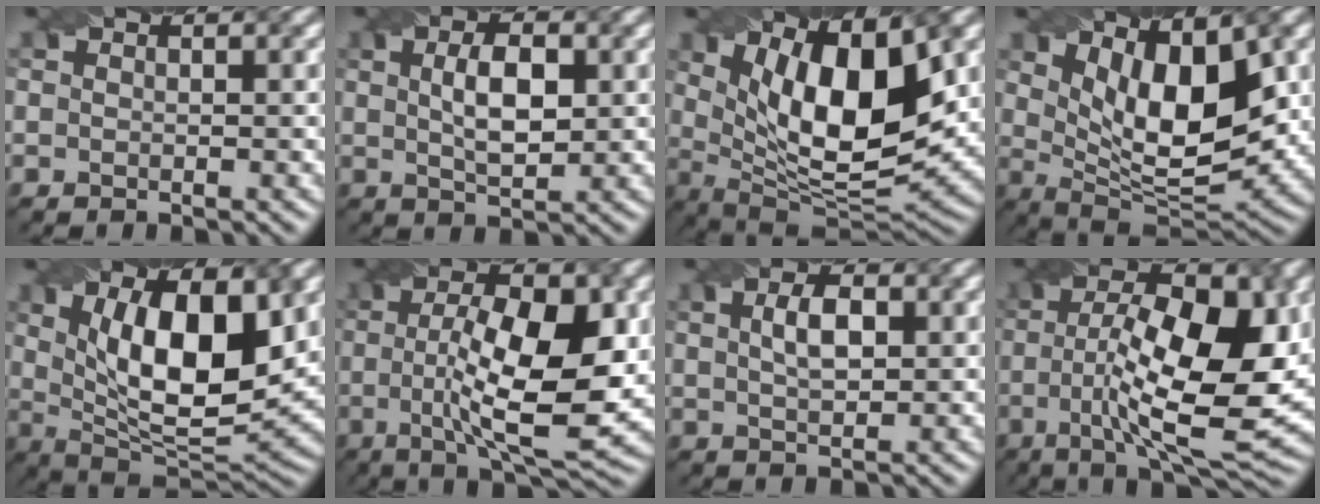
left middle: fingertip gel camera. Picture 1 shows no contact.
{"total": 4.2, "force": [0.6, 1.8, 3.7], "torque": [-0.073, 0.002, 0.014]}
{"total": 12.5, "force": [3.6, 5.0, 10.8], "torque": [-0.168, -0.007, 0.063]}
{"total": 9.4, "force": [2.5, 4.2, 8.1], "torque": [-0.128, -0.008, 0.042]}
{"total": 11.8, "force": [2.5, 4.6, 10.6], "torque": [-0.163, -0.009, 0.045]}
{"total": 11.1, "force": [-0.1, 3.5, 10.6], "torque": [-0.160, 0.000, 0.002]}
{"total": 3.0, "force": [0.6, 1.4, 2.6], "torque": [-0.055, 0.006, 0.016]}
{"total": 12.6, "force": [0.1, 4.5, 11.8], "torque": [-0.184, -0.001, 0.003]}